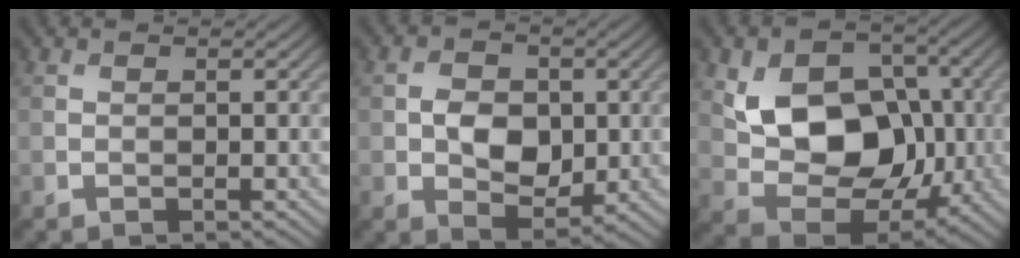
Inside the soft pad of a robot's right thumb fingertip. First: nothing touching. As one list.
[{"total": 5.2, "force": [0.0, 3.8, 3.5], "torque": [-0.060, -0.004, -0.003]}, {"total": 11.7, "force": [1.0, 8.7, 7.7], "torque": [-0.134, -0.010, 0.016]}]